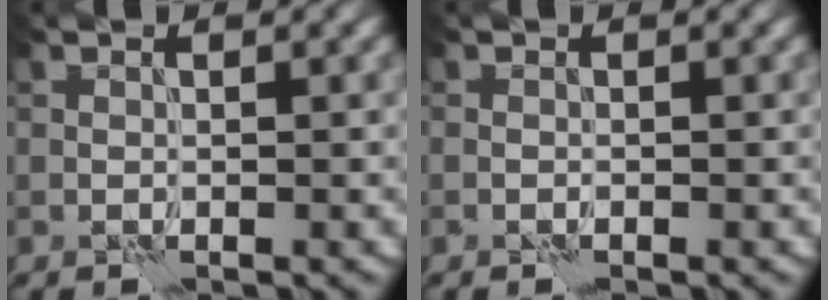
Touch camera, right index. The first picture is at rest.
{"total": 0.0}